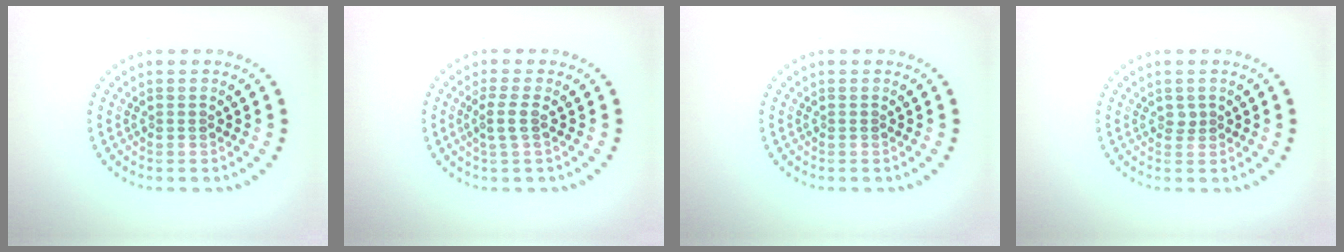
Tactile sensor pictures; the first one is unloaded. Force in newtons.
{"total": 1.7, "press": 1.3, "slide": 1.1}
{"total": 0.0}
{"total": 0.8, "press": 0.6, "slide": 0.5}